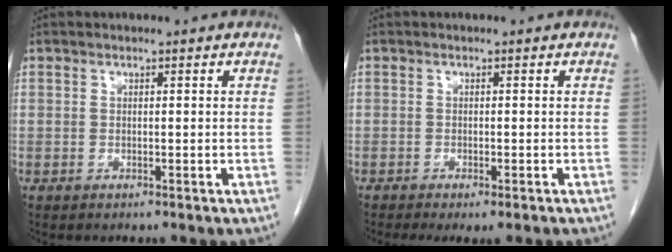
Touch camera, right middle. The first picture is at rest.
{"total": 5.6, "force": [-4.5, 0.9, 3.3], "torque": [-0.037, -0.014, -0.062]}